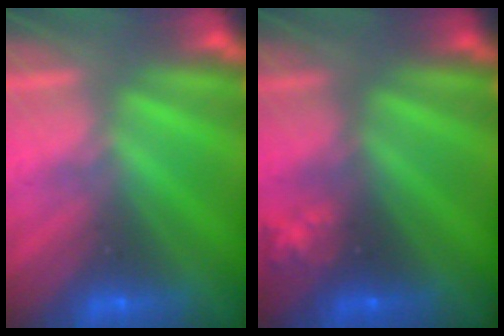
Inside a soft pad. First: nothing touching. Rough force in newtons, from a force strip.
{"total": 2.3}